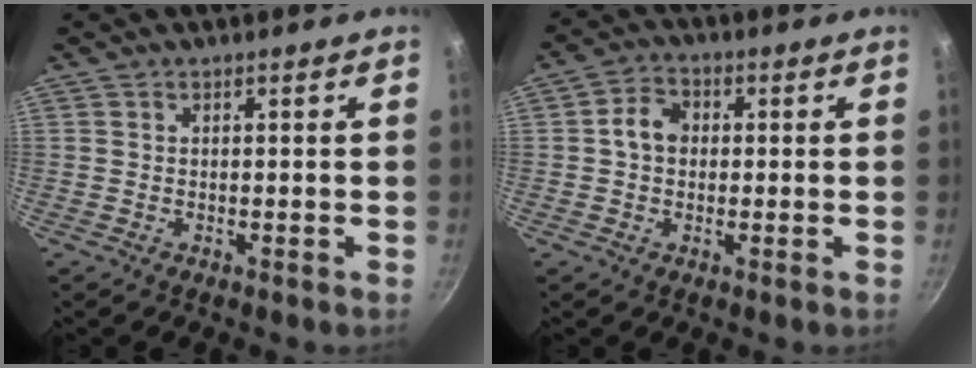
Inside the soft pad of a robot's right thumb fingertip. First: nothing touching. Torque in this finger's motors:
{"motor_torque": [-0.25, 1.06, 0.55, -0.46, 0.00]}